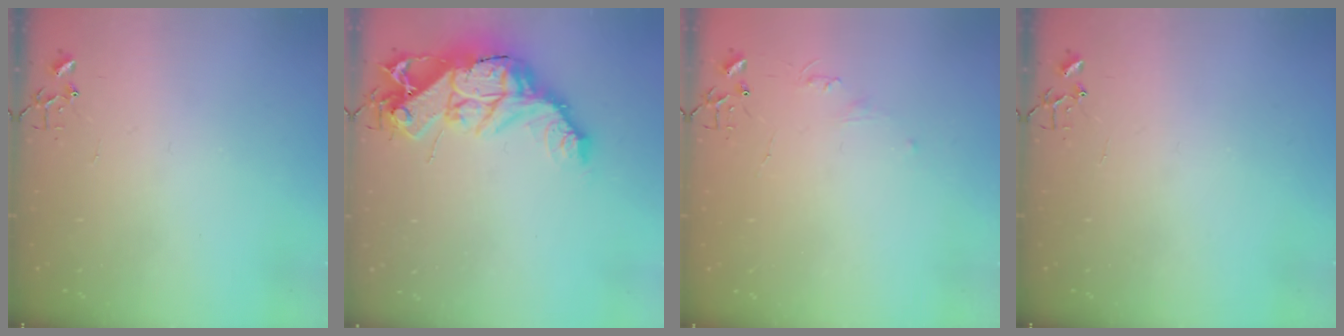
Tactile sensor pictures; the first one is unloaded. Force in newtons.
{"total": 17.7, "press": 17.6, "slide": 1.5}
{"total": 4.0, "press": 3.9, "slide": 0.6}
{"total": 0.0}